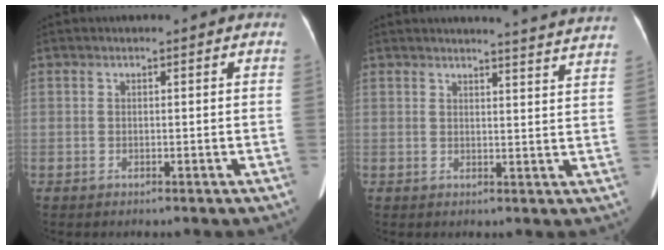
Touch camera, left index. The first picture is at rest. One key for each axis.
{"total": 11.4, "fx": 11.1, "fy": -1.3, "fz": 2.1, "tx": -0.022, "ty": -0.061, "tz": 0.105}